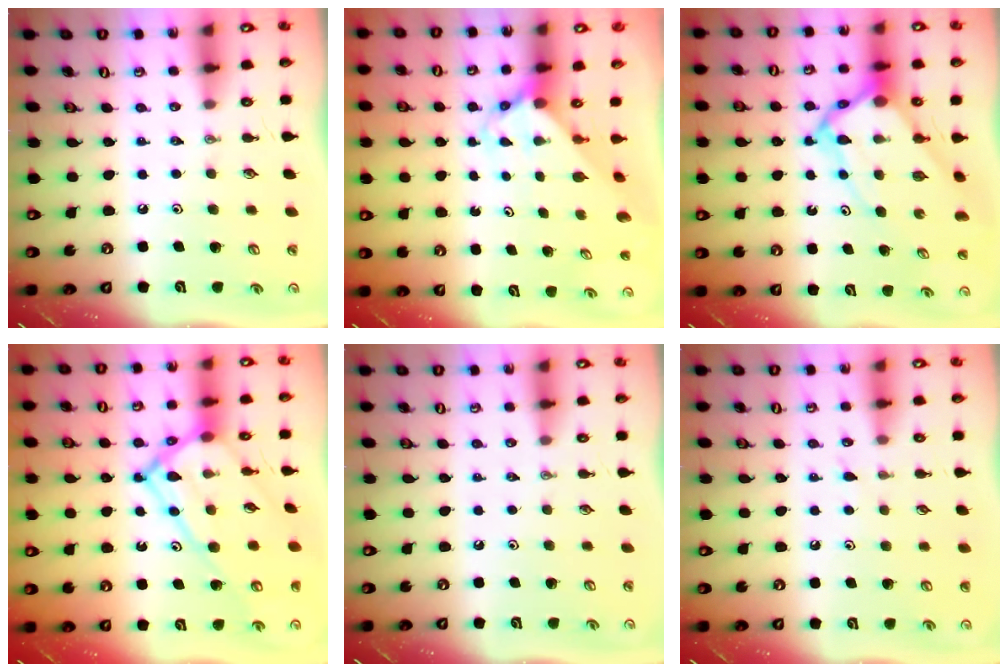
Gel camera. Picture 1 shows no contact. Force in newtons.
{"total": 3.4, "press": 3.4, "slide": 0.3}
{"total": 10.4, "press": 10.3, "slide": 1.0}
{"total": 17.3, "press": 17.2, "slide": 1.8}
{"total": 0.0}
{"total": 6.8, "press": 6.8, "slide": 0.6}